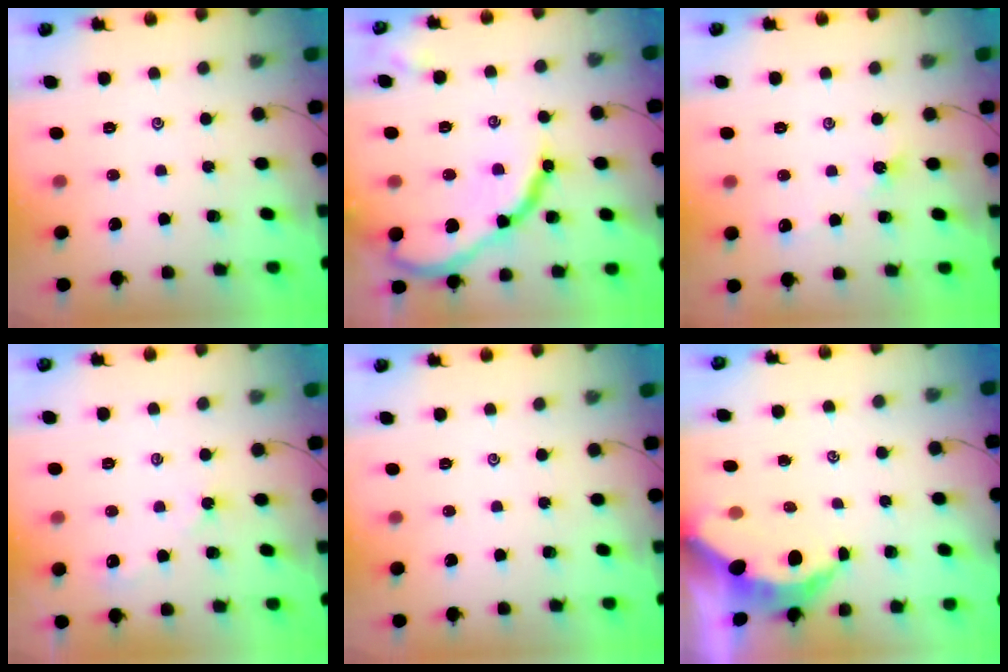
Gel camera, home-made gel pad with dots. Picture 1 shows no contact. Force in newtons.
{"total": 16.8, "press": 16.8, "slide": 1.4}
{"total": 4.2, "press": 4.2, "slide": 0.5}
{"total": 3.1, "press": 3.1, "slide": 0.6}
{"total": 0.0}
{"total": 5.2, "press": 5.1, "slide": 0.7}